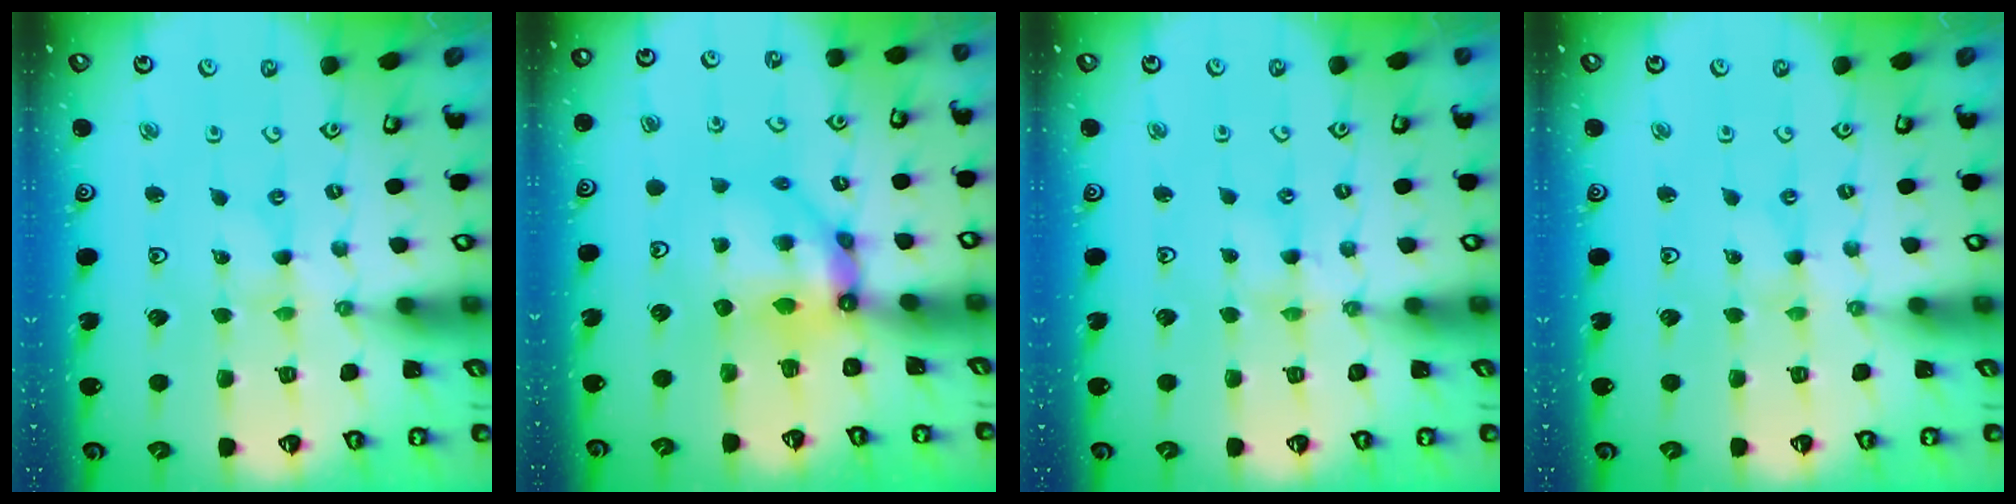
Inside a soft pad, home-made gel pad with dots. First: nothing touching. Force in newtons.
{"total": 9.0, "press": 8.9, "slide": 1.2}
{"total": 1.3, "press": 1.3, "slide": 0.2}
{"total": 0.0}